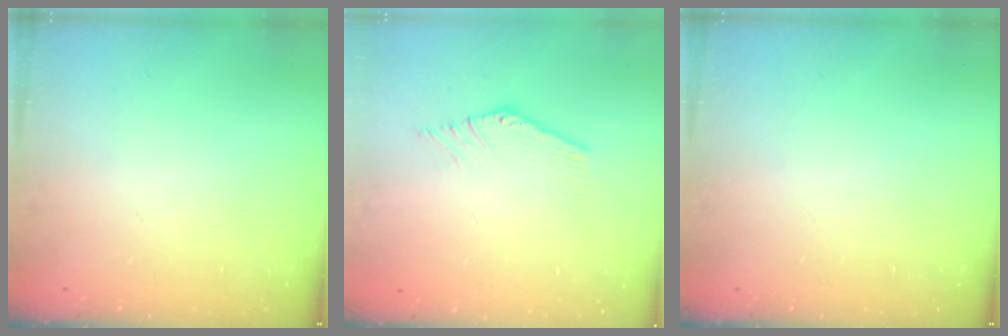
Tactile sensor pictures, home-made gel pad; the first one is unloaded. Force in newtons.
{"total": 1.4, "press": 1.3, "slide": 0.1}
{"total": 0.0}